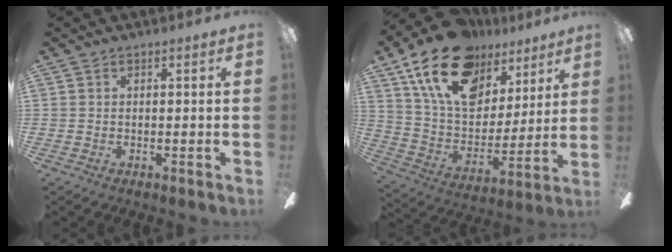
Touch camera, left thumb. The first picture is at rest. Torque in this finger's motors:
{"motor_torque": [0.70, 0.82, 1.58, -1.19, 0.62]}